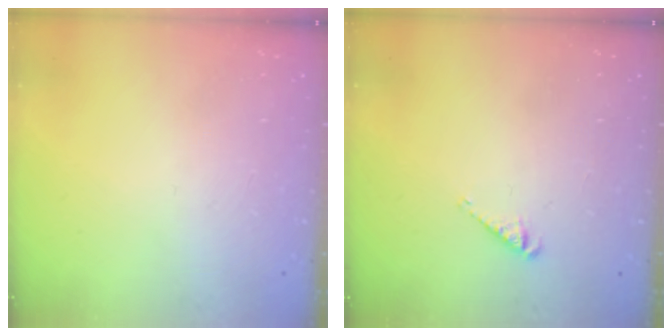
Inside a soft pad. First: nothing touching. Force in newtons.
{"total": 3.9, "press": 3.9, "slide": 0.5}